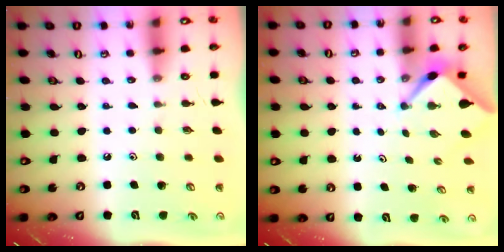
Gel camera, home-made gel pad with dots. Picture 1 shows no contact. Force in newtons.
{"total": 2.4, "press": 2.4, "slide": 0.3}